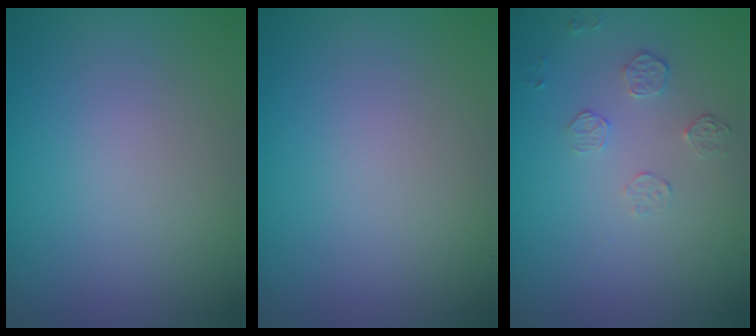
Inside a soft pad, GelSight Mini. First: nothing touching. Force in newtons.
{"total": 0.0}
{"total": 1.5, "press": 0.8, "slide": 1.3}